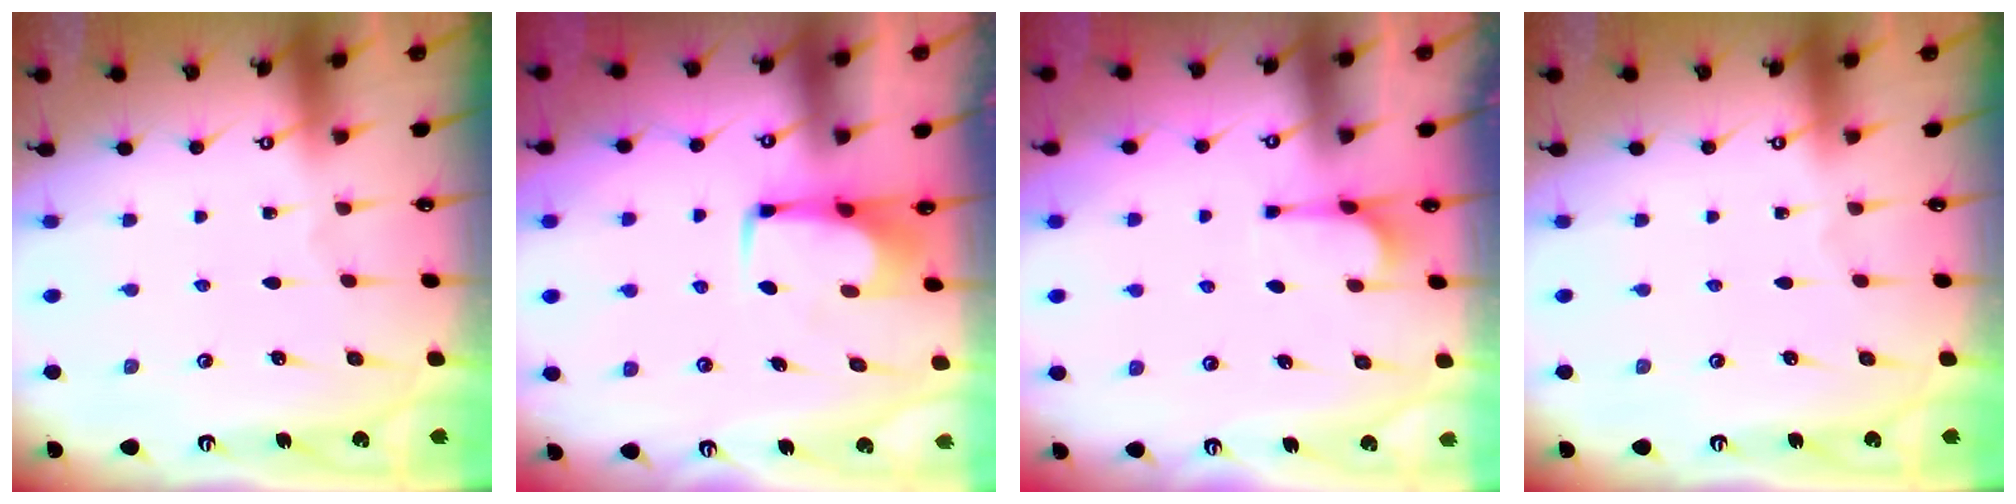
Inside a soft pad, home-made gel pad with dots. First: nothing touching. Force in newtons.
{"total": 1.6, "press": 1.4, "slide": 0.7}
{"total": 1.0, "press": 0.3, "slide": 1.0}
{"total": 0.0}